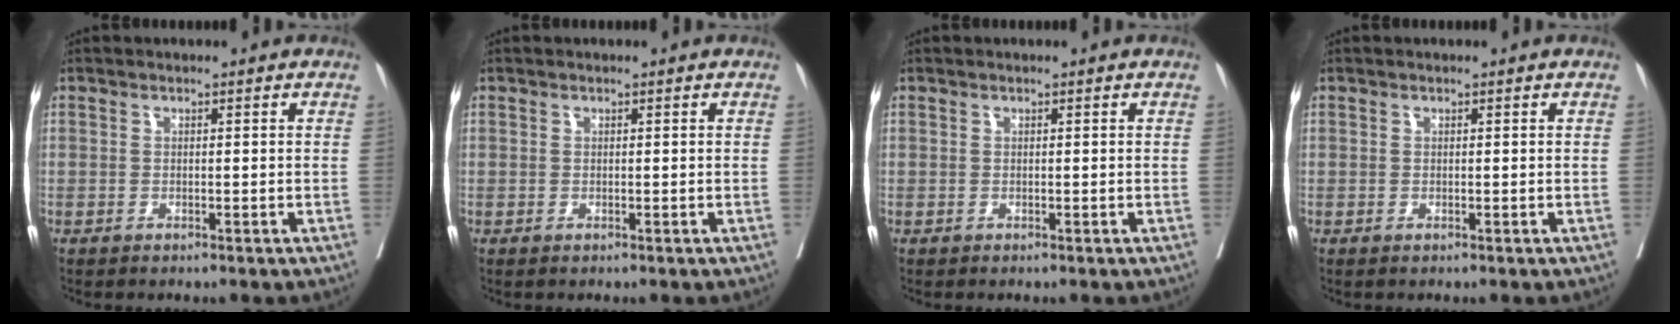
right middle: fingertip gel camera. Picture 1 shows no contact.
{"total": 0.0}
{"total": 0.0}
{"total": 0.0}